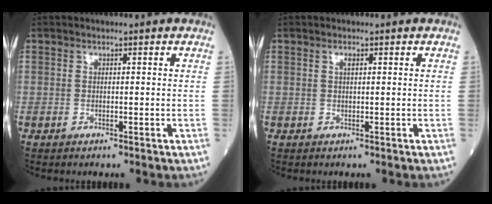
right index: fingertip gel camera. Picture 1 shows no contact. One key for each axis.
{"total": 0.7, "fx": 0.3, "fy": 0.2, "fz": 0.6, "tx": -0.015, "ty": 0.000, "tz": 0.005}